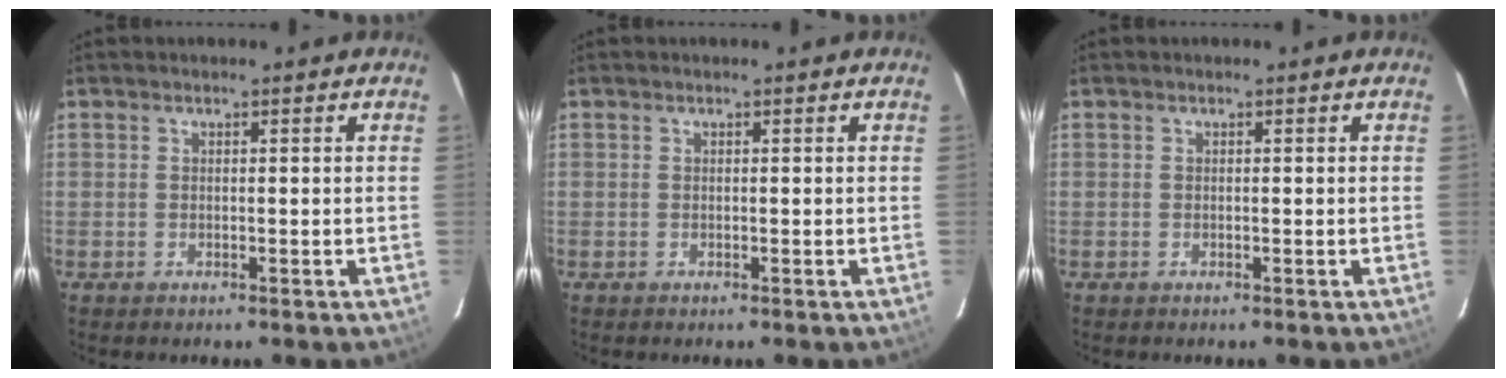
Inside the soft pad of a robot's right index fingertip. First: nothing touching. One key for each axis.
{"total": 0.0}
{"total": 0.0}